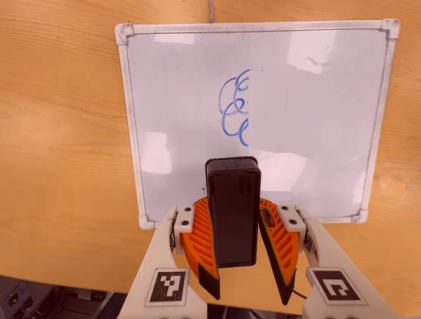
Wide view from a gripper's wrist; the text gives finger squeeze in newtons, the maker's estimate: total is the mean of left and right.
{"total": 7.6, "left": 8.6, "right": 6.6}